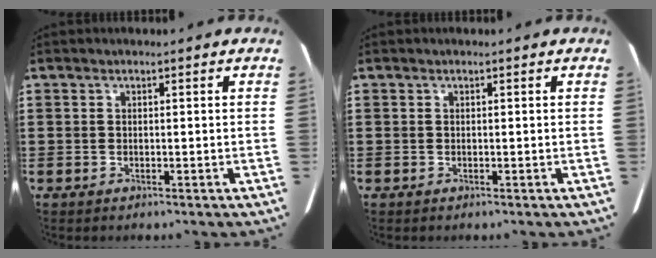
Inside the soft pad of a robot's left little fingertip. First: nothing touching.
{"total": 0.0}